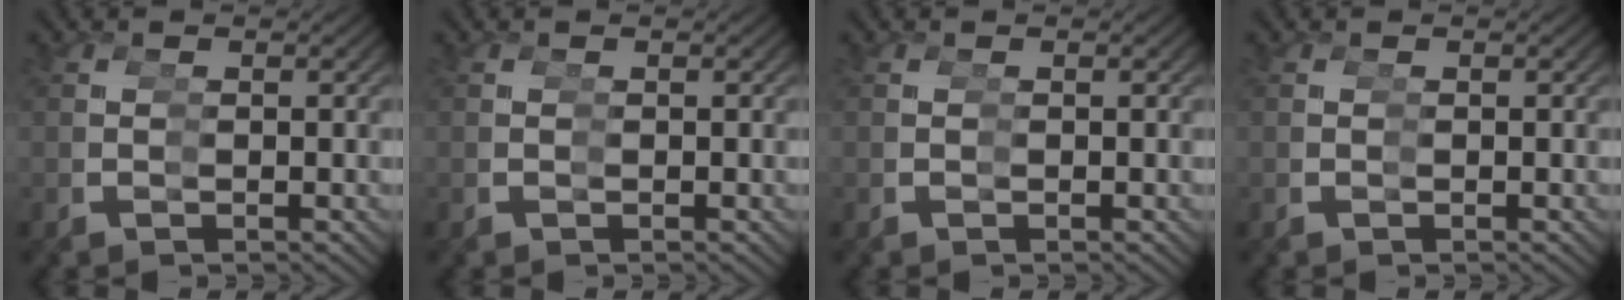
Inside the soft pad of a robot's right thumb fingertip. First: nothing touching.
{"total": 0.0}
{"total": 0.0}
{"total": 0.0}